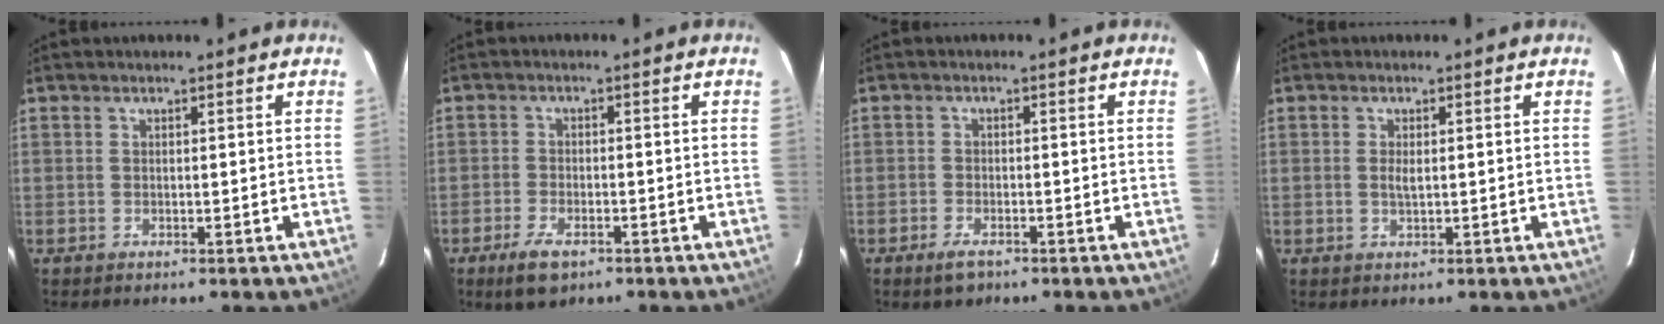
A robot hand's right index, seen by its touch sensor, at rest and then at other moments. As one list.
[{"total": 5.6, "force": [-3.5, 2.7, 3.5], "torque": [-0.091, -0.009, -0.063]}, {"total": 3.4, "force": [-2.4, 1.6, 1.8], "torque": [-0.047, -0.006, -0.044]}, {"total": 1.6, "force": [0.4, 0.7, 1.4], "torque": [-0.028, 0.000, 0.006]}]